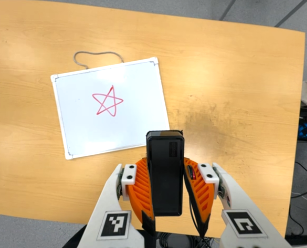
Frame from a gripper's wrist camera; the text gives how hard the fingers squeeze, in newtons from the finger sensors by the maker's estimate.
{"total": 4.6, "left": 3.5, "right": 5.7}